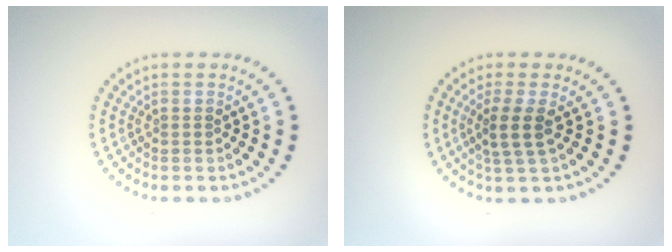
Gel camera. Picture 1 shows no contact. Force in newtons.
{"total": 2.5, "press": 2.0, "slide": 1.5}